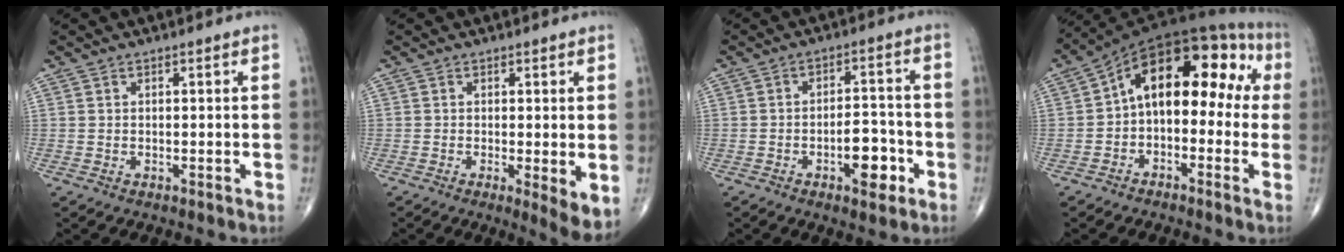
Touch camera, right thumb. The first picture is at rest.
{"total": 5.0, "force": [-0.5, 1.1, 4.8], "torque": [-0.074, -0.016, -0.010]}
{"total": 7.6, "force": [-3.1, 3.5, 6.1], "torque": [-0.070, 0.023, -0.046]}
{"total": 16.3, "force": [0.4, 9.6, 13.2], "torque": [-0.152, 0.066, -0.008]}